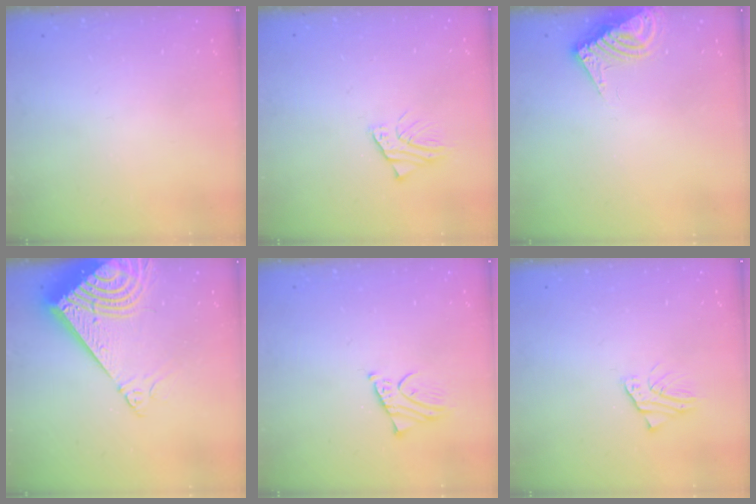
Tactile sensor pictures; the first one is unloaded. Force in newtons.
{"total": 1.6, "press": 1.6, "slide": 0.2}
{"total": 9.4, "press": 9.4, "slide": 0.7}
{"total": 19.1, "press": 18.9, "slide": 2.6}
{"total": 2.2, "press": 2.2, "slide": 0.1}
{"total": 2.7, "press": 2.6, "slide": 0.3}